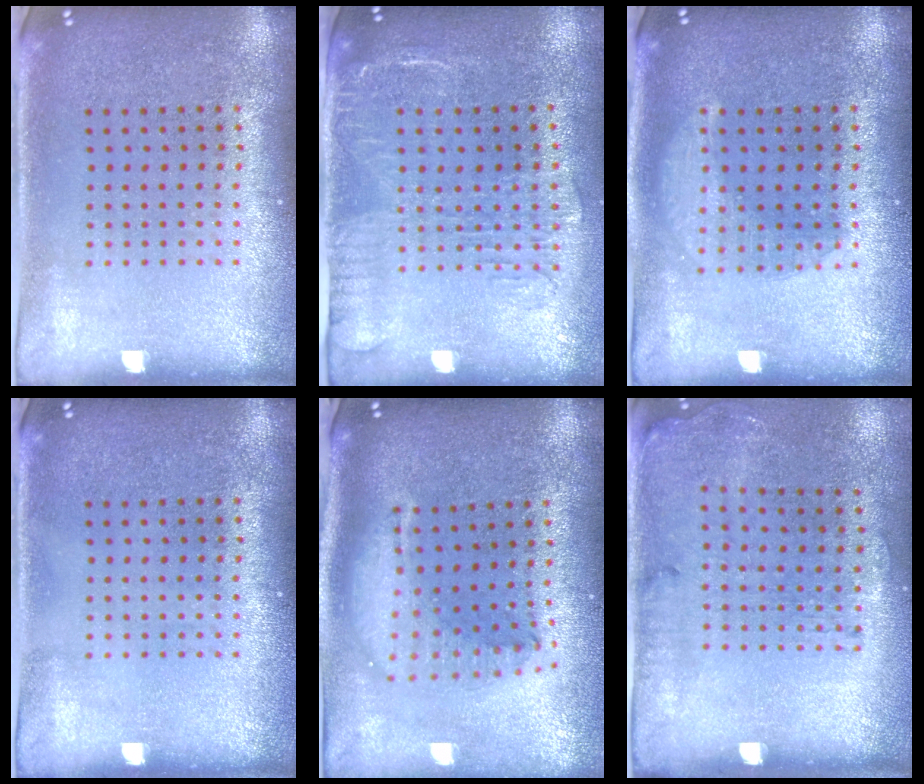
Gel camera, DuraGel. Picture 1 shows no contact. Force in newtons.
{"total": 2.0, "press": 1.6, "slide": 1.1}
{"total": 2.2, "press": 2.2, "slide": 0.3}
{"total": 0.0}
{"total": 2.2, "press": 1.7, "slide": 1.4}
{"total": 1.7, "press": 1.2, "slide": 1.2}